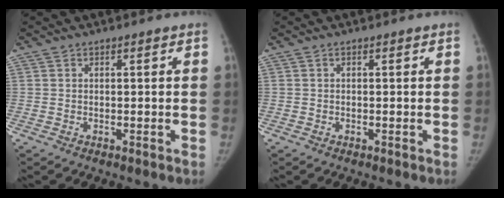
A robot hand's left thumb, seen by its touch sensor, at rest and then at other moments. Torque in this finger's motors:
{"motor_torque": [0.11, -0.03, 0.07, -0.49, 0.02]}